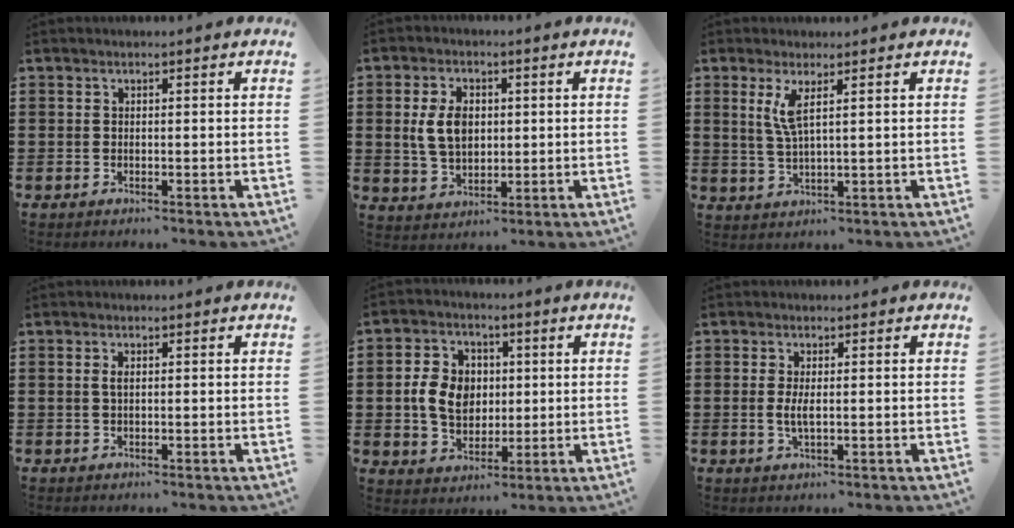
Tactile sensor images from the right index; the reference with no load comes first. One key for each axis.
{"total": 6.3, "fx": 0.8, "fy": 4.1, "fz": 4.8, "tx": -0.109, "ty": 0.005, "tz": 0.009}
{"total": 3.9, "fx": 1.7, "fy": 0.5, "fz": 3.5, "tx": -0.083, "ty": -0.005, "tz": 0.026}
{"total": 1.3, "fx": 0.2, "fy": 0.5, "fz": 1.2, "tx": -0.024, "ty": 0.003, "tz": 0.002}
{"total": 7.9, "fx": 0.3, "fy": 6.2, "fz": 4.9, "tx": -0.114, "ty": 0.011, "tz": 0.000}
{"total": 2.4, "fx": -0.1, "fy": 0.5, "fz": 2.3, "tx": -0.050, "ty": -0.007, "tz": -0.004}